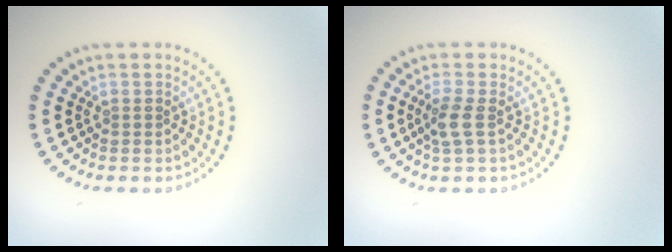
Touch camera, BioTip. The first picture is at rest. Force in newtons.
{"total": 2.0, "press": 1.8, "slide": 1.0}